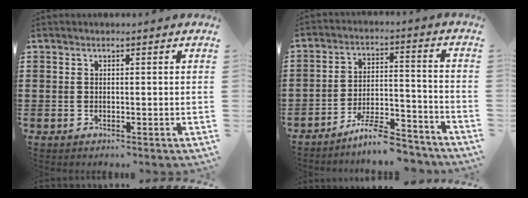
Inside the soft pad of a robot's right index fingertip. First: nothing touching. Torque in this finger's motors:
{"motor_torque": [0.53, 0.77, -0.20, -0.21]}